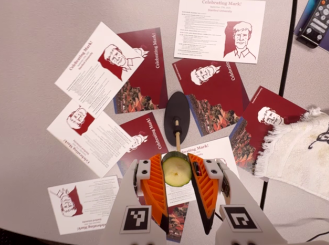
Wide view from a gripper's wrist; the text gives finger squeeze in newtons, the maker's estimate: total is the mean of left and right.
{"total": 11.4, "left": 11.2, "right": 11.7}